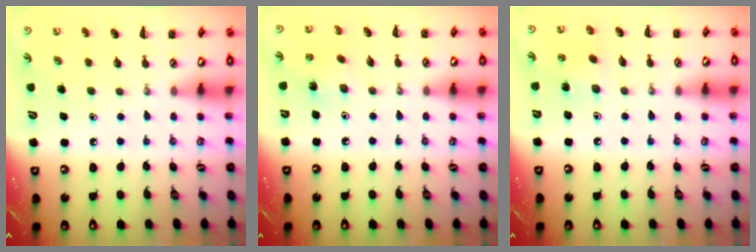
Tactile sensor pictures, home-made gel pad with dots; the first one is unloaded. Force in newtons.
{"total": 2.1, "press": 2.0, "slide": 0.7}
{"total": 2.3, "press": 2.1, "slide": 0.9}